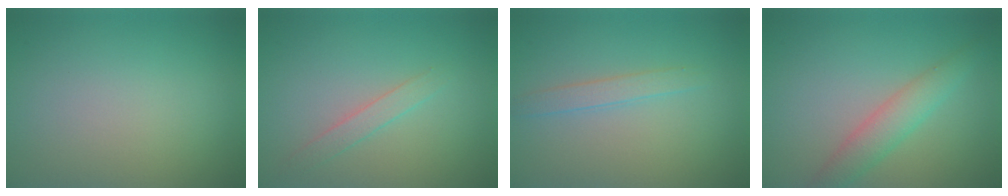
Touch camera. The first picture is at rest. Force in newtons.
{"total": 1.5, "press": 1.5, "slide": 0.1}
{"total": 1.5, "press": 1.5, "slide": 0.0}
{"total": 3.0, "press": 3.0, "slide": 0.1}